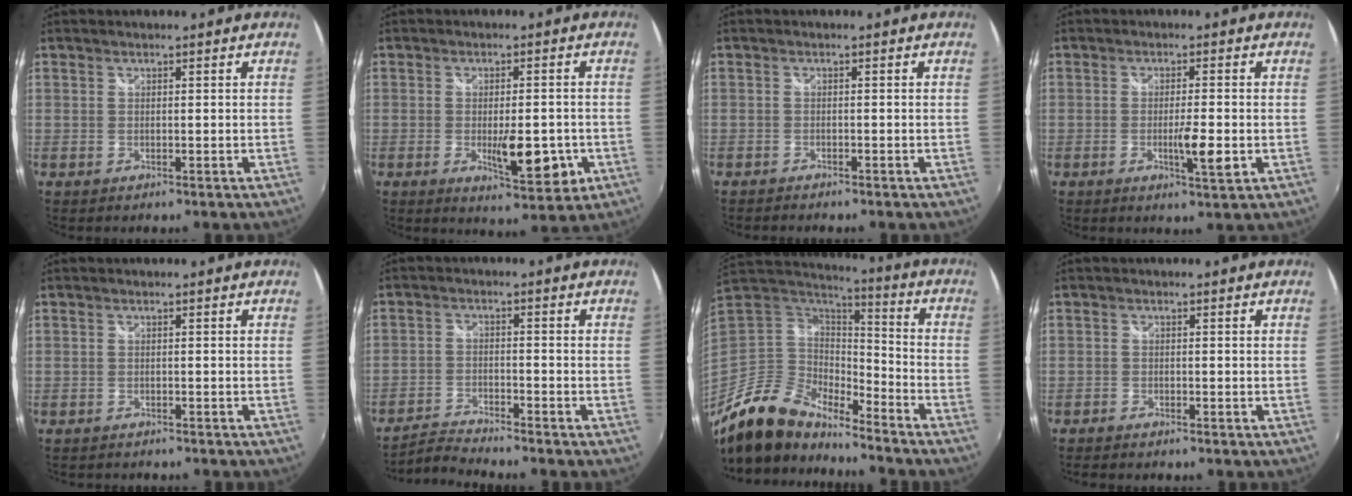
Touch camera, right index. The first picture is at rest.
{"total": 9.2, "force": [-2.6, 3.3, 8.2], "torque": [-0.122, -0.019, -0.031]}
{"total": 1.9, "force": [-1.8, 0.3, 0.4], "torque": [-0.020, -0.010, -0.034]}
{"total": 4.8, "force": [-1.2, 0.6, 4.7], "torque": [-0.080, -0.010, -0.018]}
{"total": 2.2, "force": [-2.1, 0.6, 0.4], "torque": [-0.018, -0.012, -0.036]}
{"total": 5.1, "force": [-5.0, -0.2, 0.9], "torque": [-0.038, -0.001, -0.105]}
{"total": 16.6, "force": [-13.6, 5.9, 7.4], "torque": [-0.162, -0.013, -0.263]}
{"total": 2.5, "force": [-2.3, 0.4, 0.8], "torque": [-0.024, -0.017, -0.045]}